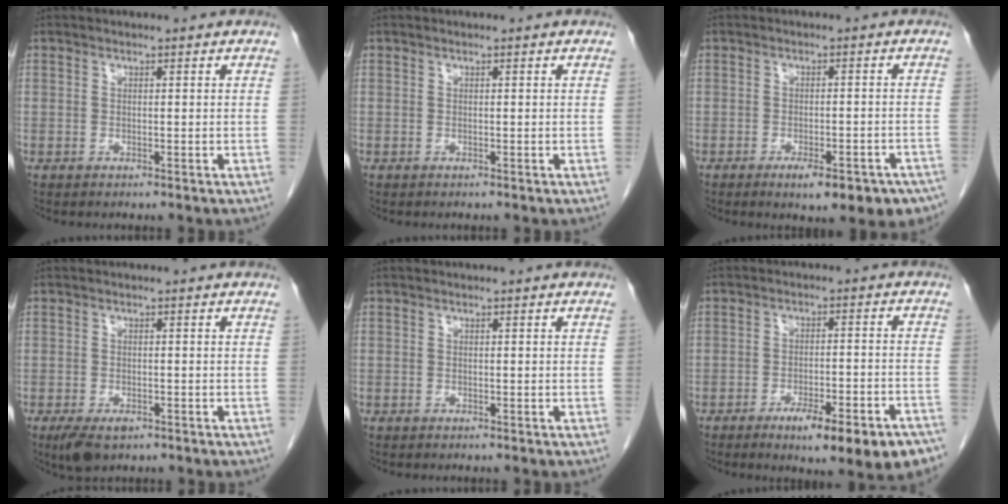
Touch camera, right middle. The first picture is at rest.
{"total": 0.0}
{"total": 10.2, "force": [-7.2, 3.4, 6.3], "torque": [-0.058, 0.008, -0.094]}
{"total": 4.0, "force": [-2.5, 1.9, 2.6], "torque": [-0.050, -0.007, -0.036]}
{"total": 0.0}
{"total": 13.1, "force": [-8.7, 2.8, 9.5], "torque": [-0.081, 0.007, -0.119]}